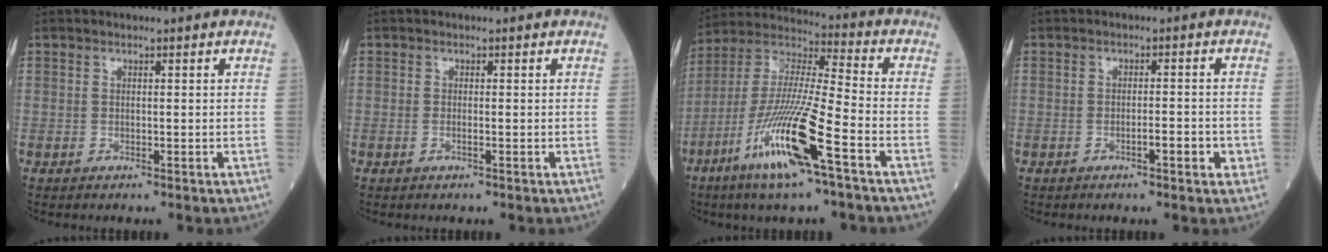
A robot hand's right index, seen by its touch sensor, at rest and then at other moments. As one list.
[{"total": 0.6, "force": [-0.2, 0.0, 0.5], "torque": [-0.012, 0.000, -0.004]}, {"total": 16.4, "force": [-7.9, 0.6, 14.3], "torque": [-0.300, -0.027, -0.152]}, {"total": 2.7, "force": [-1.1, 0.6, 2.4], "torque": [-0.032, 0.003, -0.015]}]